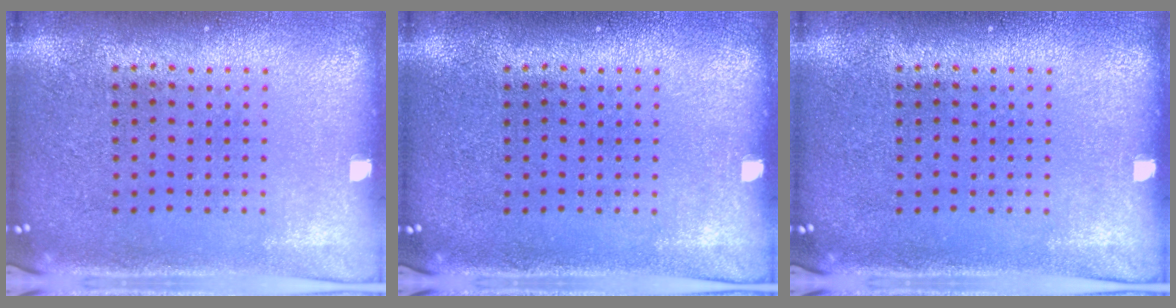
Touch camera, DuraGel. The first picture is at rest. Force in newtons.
{"total": 0.0}
{"total": 0.0}